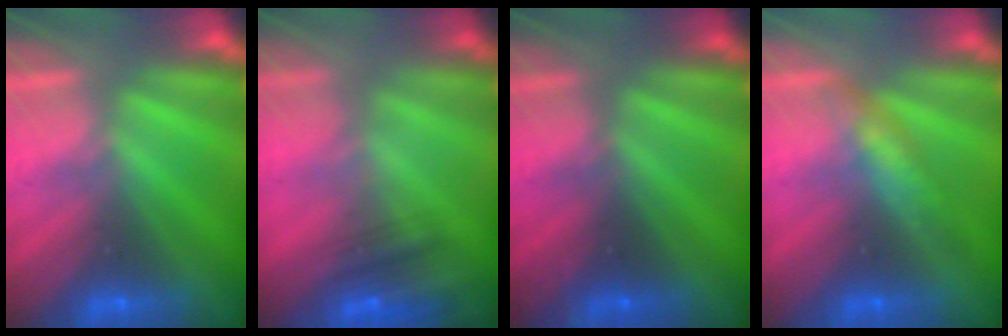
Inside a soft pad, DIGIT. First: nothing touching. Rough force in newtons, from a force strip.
{"total": 4.8}
{"total": 2.4}
{"total": 3.8}